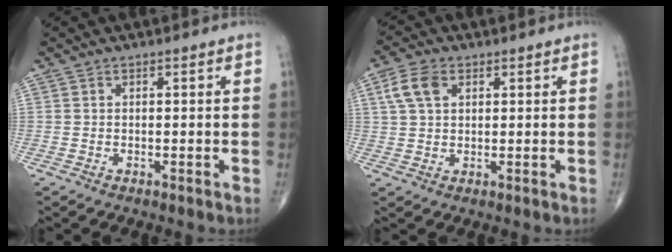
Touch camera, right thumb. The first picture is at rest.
{"total": 5.8, "force": [2.2, 3.7, 4.0], "torque": [-0.078, 0.006, 0.042]}